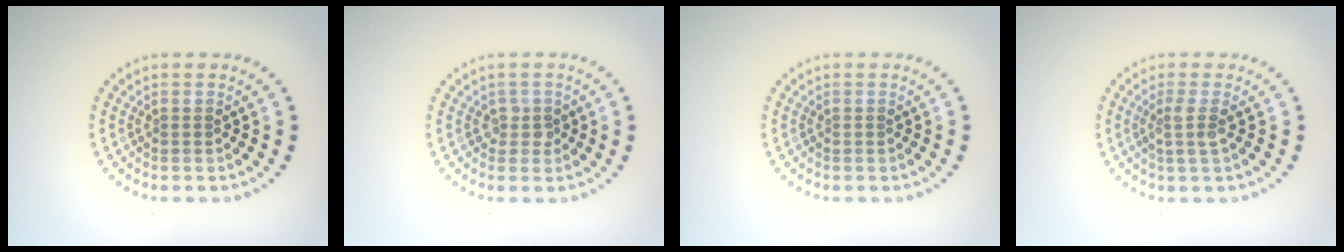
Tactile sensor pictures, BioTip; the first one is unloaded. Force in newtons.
{"total": 1.2, "press": 1.0, "slide": 0.6}
{"total": 0.0}
{"total": 1.8, "press": 1.3, "slide": 1.3}